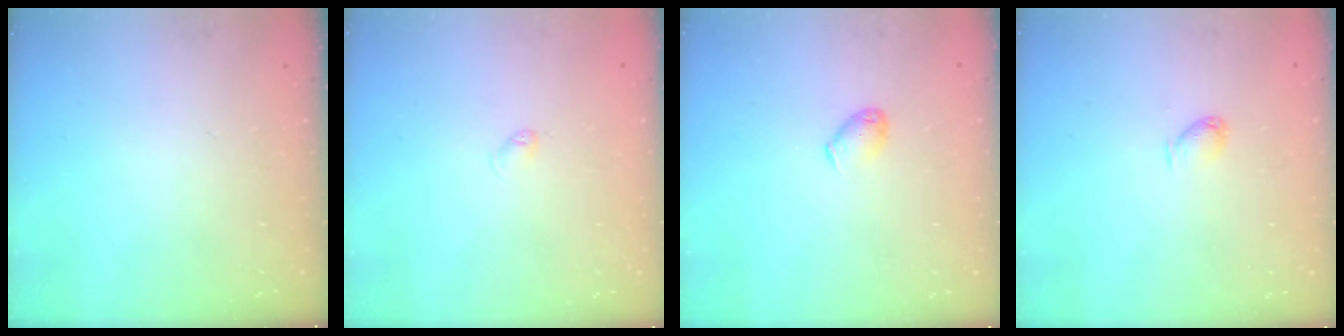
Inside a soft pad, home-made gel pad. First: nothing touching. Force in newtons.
{"total": 2.6, "press": 2.6, "slide": 0.4}
{"total": 4.3, "press": 4.2, "slide": 1.0}
{"total": 3.5, "press": 3.5, "slide": 0.6}